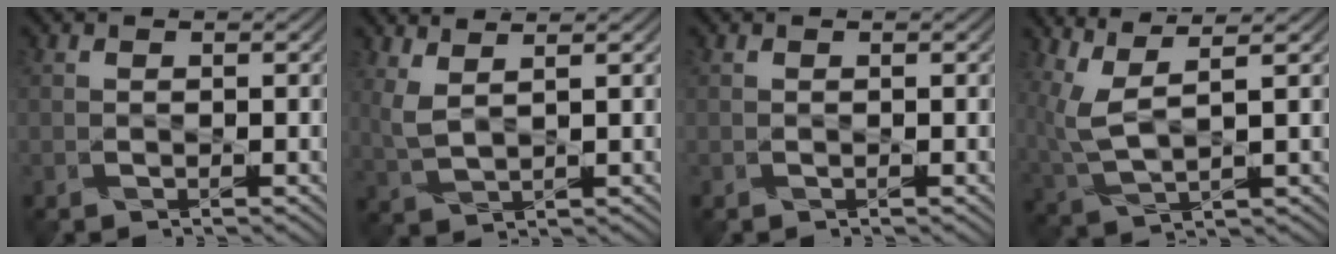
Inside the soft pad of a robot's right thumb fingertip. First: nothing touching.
{"total": 3.3, "force": [2.4, 0.7, 2.1], "torque": [-0.069, 0.006, 0.055]}
{"total": 0.0}
{"total": 6.5, "force": [3.3, 1.7, 5.4], "torque": [-0.145, 0.009, 0.074]}